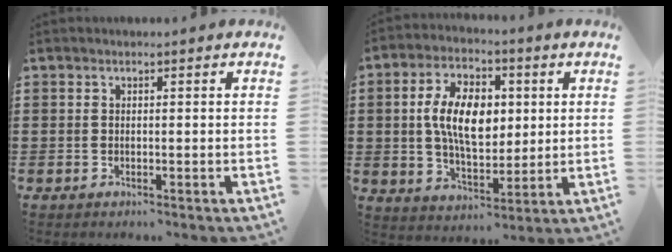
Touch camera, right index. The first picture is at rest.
{"total": 10.4, "force": [1.4, 6.1, 8.3], "torque": [-0.172, 0.014, 0.022]}